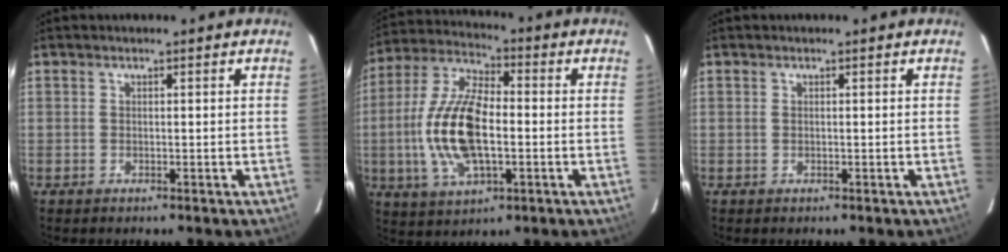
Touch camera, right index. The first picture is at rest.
{"total": 16.1, "force": [-2.2, 7.3, 14.2], "torque": [-0.300, 0.004, -0.041]}
{"total": 0.0}